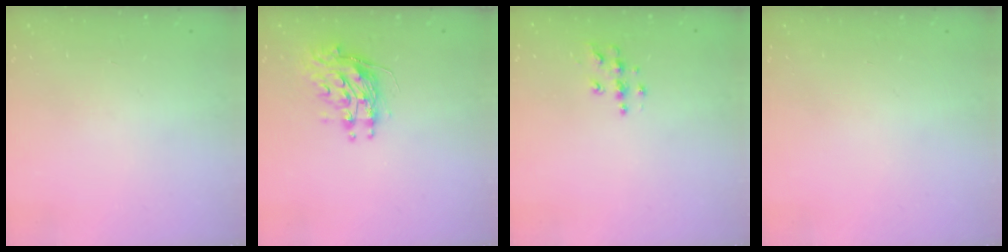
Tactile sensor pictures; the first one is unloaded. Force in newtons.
{"total": 9.6, "press": 9.6, "slide": 0.3}
{"total": 5.0, "press": 5.0, "slide": 0.2}
{"total": 0.0}